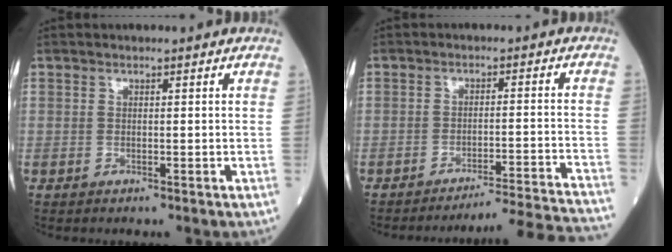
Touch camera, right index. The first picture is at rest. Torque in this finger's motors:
{"motor_torque": [0.09, -0.12, 0.02, 0.00]}